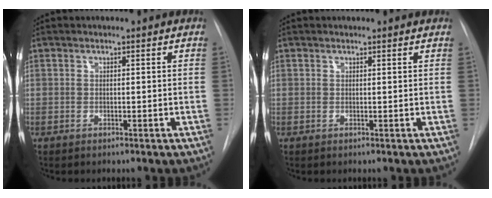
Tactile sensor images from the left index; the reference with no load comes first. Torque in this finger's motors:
{"motor_torque": [-0.13, -0.30, -0.47, 0.01]}